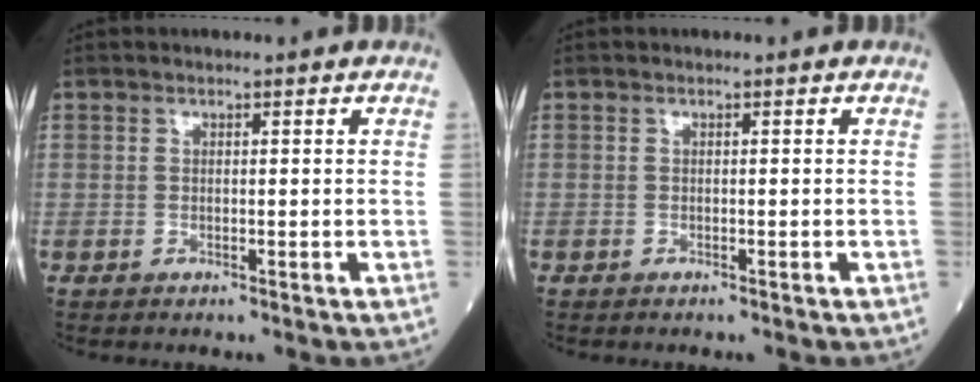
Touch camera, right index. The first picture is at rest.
{"total": 0.0}